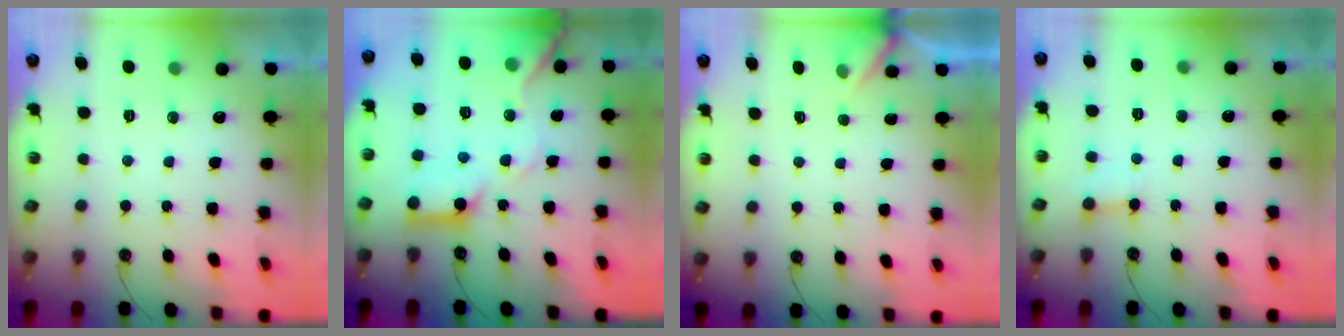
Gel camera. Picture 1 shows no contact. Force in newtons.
{"total": 14.3, "press": 14.2, "slide": 1.7}
{"total": 2.9, "press": 2.9, "slide": 0.3}
{"total": 2.4, "press": 2.4, "slide": 0.2}